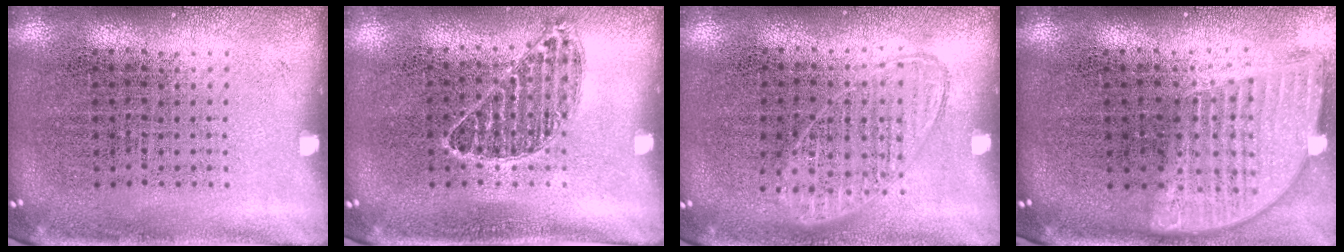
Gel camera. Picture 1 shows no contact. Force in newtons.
{"total": 0.6, "press": 0.6, "slide": 0.1}
{"total": 0.9, "press": 0.8, "slide": 0.3}
{"total": 1.9, "press": 1.5, "slide": 1.2}